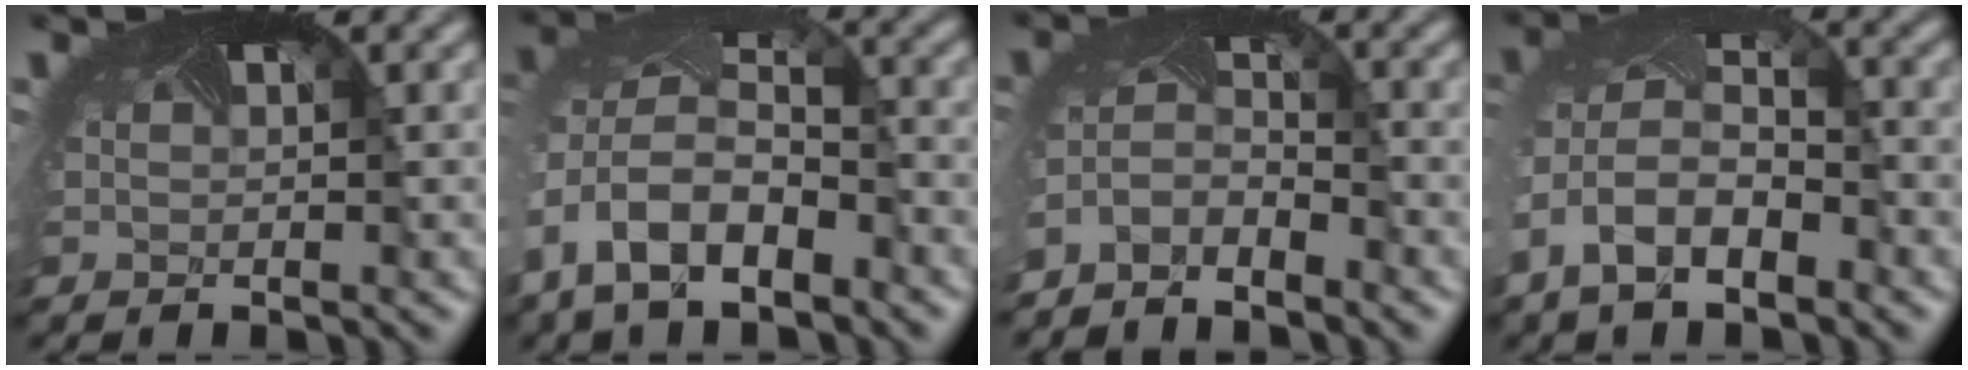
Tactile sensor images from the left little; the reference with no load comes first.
{"total": 9.8, "force": [-4.6, 6.4, 5.9], "torque": [-0.140, -0.038, -0.058]}
{"total": 2.8, "force": [-2.8, 0.5, 0.2], "torque": [-0.033, -0.015, -0.058]}
{"total": 7.4, "force": [-3.7, 4.5, 4.7], "torque": [-0.114, -0.025, -0.057]}